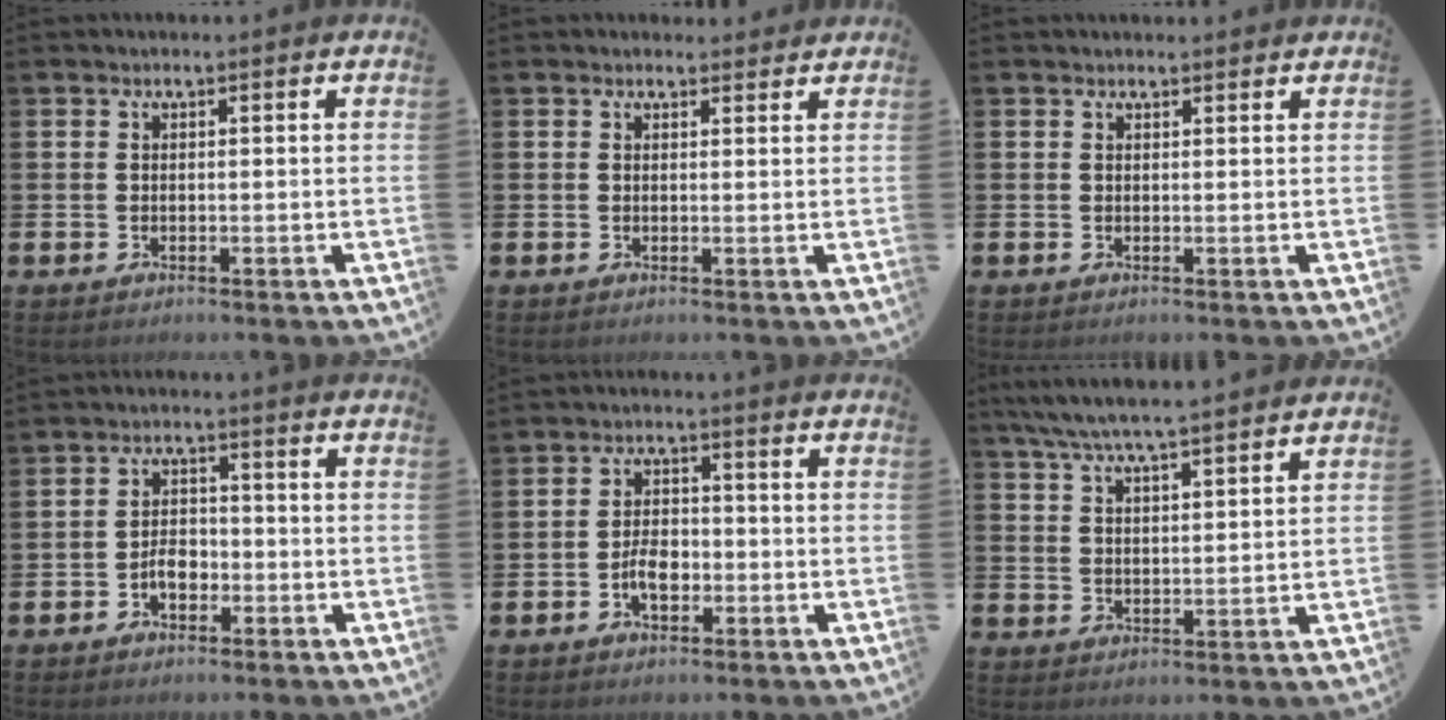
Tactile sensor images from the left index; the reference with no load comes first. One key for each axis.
{"total": 1.4, "fx": 1.3, "fy": 0.6, "fz": 0.0, "tx": 0.020, "ty": -0.005, "tz": 0.019}
{"total": 0.9, "fx": 0.9, "fy": 0.2, "fz": 0.1, "tx": 0.006, "ty": -0.002, "tz": 0.015}
{"total": 3.2, "fx": -1.4, "fy": 2.0, "fz": 2.0, "tx": -0.033, "ty": 0.003, "tz": -0.031}
{"total": 3.9, "fx": -1.4, "fy": 2.3, "fz": 2.8, "tx": -0.044, "ty": 0.003, "tz": -0.027}
{"total": 6.6, "fx": 6.3, "fy": 0.1, "fz": 2.2, "tx": -0.066, "ty": -0.028, "tz": 0.113}